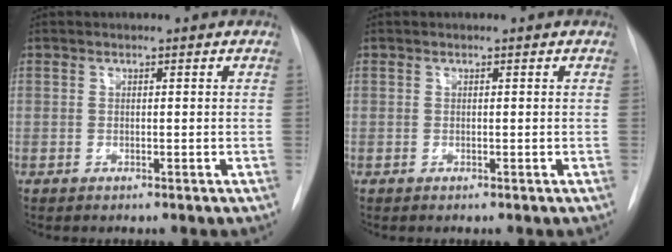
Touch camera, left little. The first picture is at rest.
{"total": 0.0}